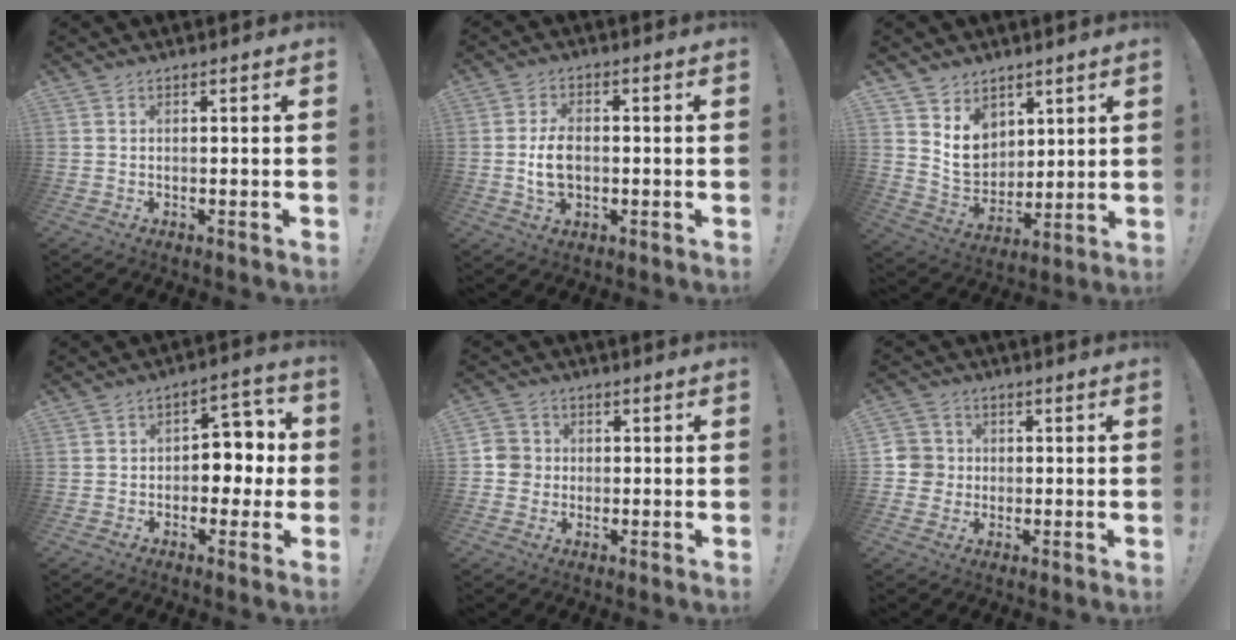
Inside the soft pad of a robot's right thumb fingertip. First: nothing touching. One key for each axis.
{"total": 7.6, "fx": -0.8, "fy": 5.0, "fz": 5.7, "tx": -0.093, "ty": 0.000, "tz": -0.015}
{"total": 10.8, "fx": 5.8, "fy": 8.7, "fz": 3.1, "tx": -0.042, "ty": -0.049, "tz": 0.120}
{"total": 7.4, "fx": -0.7, "fy": 6.1, "fz": 4.2, "tx": -0.049, "ty": 0.011, "tz": -0.010}
{"total": 5.6, "fx": -0.4, "fy": 5.4, "fz": 1.3, "tx": -0.032, "ty": 0.011, "tz": -0.005}
{"total": 6.0, "fx": -0.1, "fy": 5.9, "fz": 1.1, "tx": -0.024, "ty": 0.006, "tz": 0.001}